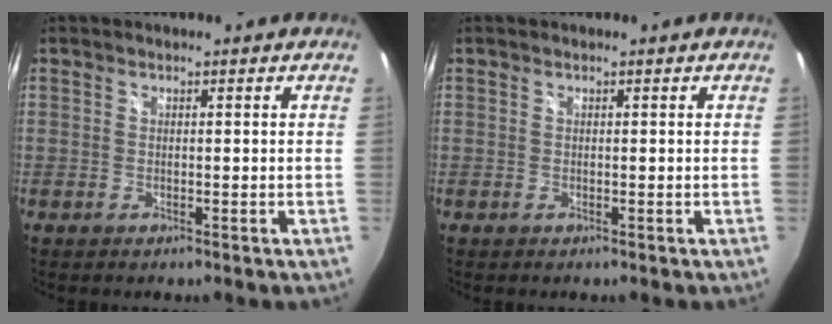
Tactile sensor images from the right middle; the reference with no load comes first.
{"total": 0.0}